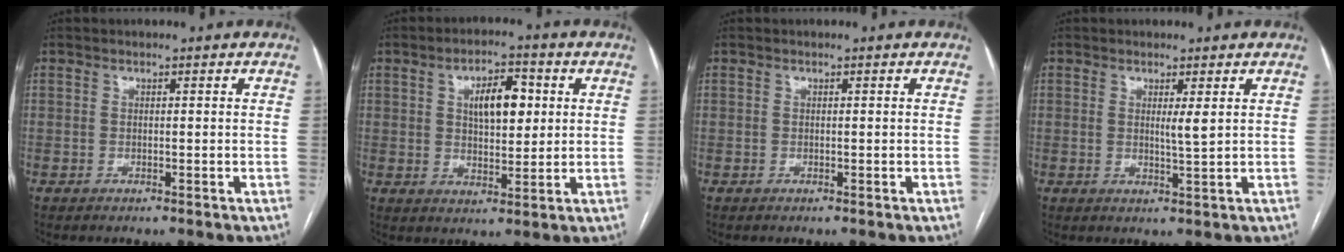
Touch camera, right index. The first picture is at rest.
{"total": 7.6, "force": [2.0, 3.3, 6.5], "torque": [-0.108, 0.012, 0.036]}
{"total": 0.0}
{"total": 2.0, "force": [0.8, -0.2, 1.8], "torque": [-0.034, -0.008, 0.014]}